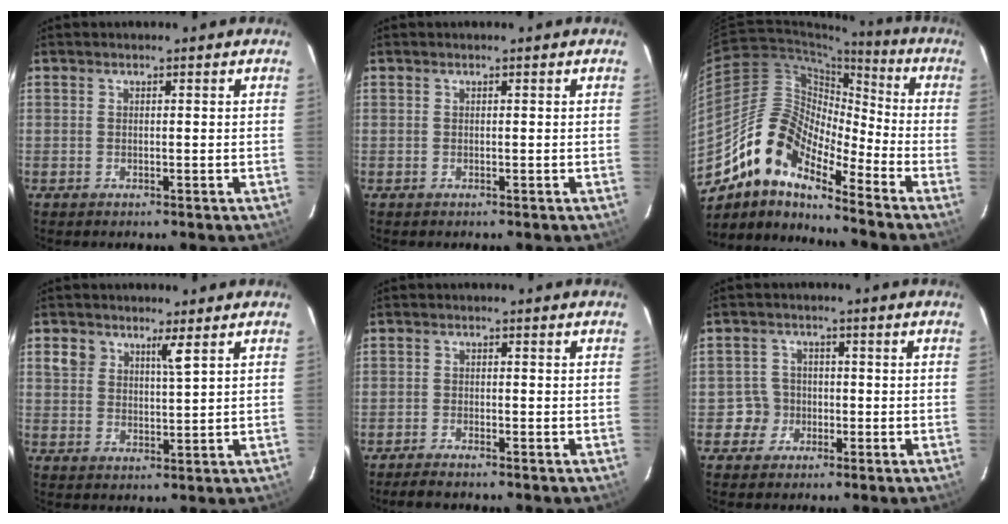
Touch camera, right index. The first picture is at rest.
{"total": 0.0}
{"total": 15.4, "force": [-11.6, 5.5, 8.7], "torque": [-0.139, 0.005, -0.235]}
{"total": 3.9, "force": [2.3, 1.9, 2.5], "torque": [-0.039, 0.002, 0.042]}
{"total": 3.3, "force": [-3.0, 0.3, 1.3], "torque": [-0.039, -0.009, -0.055]}
{"total": 4.1, "force": [-1.4, 3.8, -0.4], "torque": [0.012, 0.020, -0.025]}